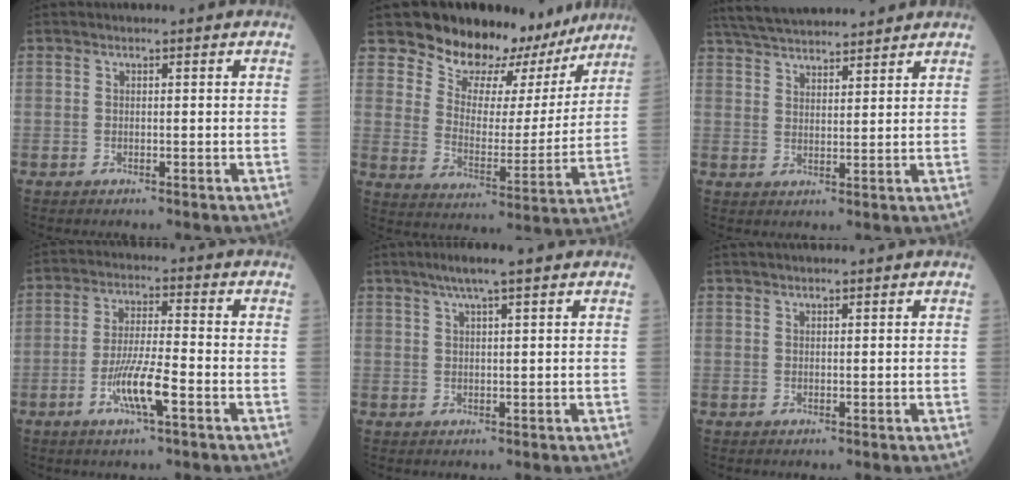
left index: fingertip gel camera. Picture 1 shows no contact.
{"total": 15.7, "force": [13.3, 7.4, 3.9], "torque": [-0.038, -0.015, 0.175]}
{"total": 12.9, "force": [12.0, 1.9, 4.5], "torque": [-0.082, 0.038, 0.194]}
{"total": 7.2, "force": [-3.2, 0.5, 6.4], "torque": [-0.126, -0.005, -0.061]}
{"total": 4.9, "force": [3.5, 0.0, 3.5], "torque": [-0.065, 0.019, 0.061]}
{"total": 1.9, "force": [1.7, 0.3, 0.9], "torque": [-0.009, 0.026, 0.027]}